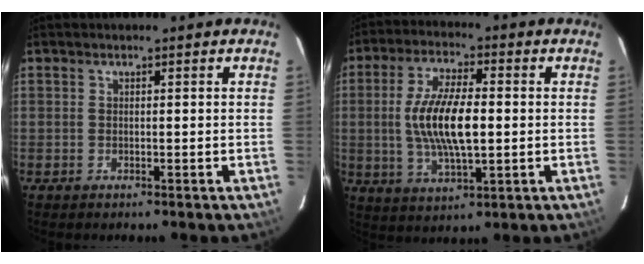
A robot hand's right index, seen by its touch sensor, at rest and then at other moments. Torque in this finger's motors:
{"motor_torque": [1.09, 0.49, 0.52, 0.21]}